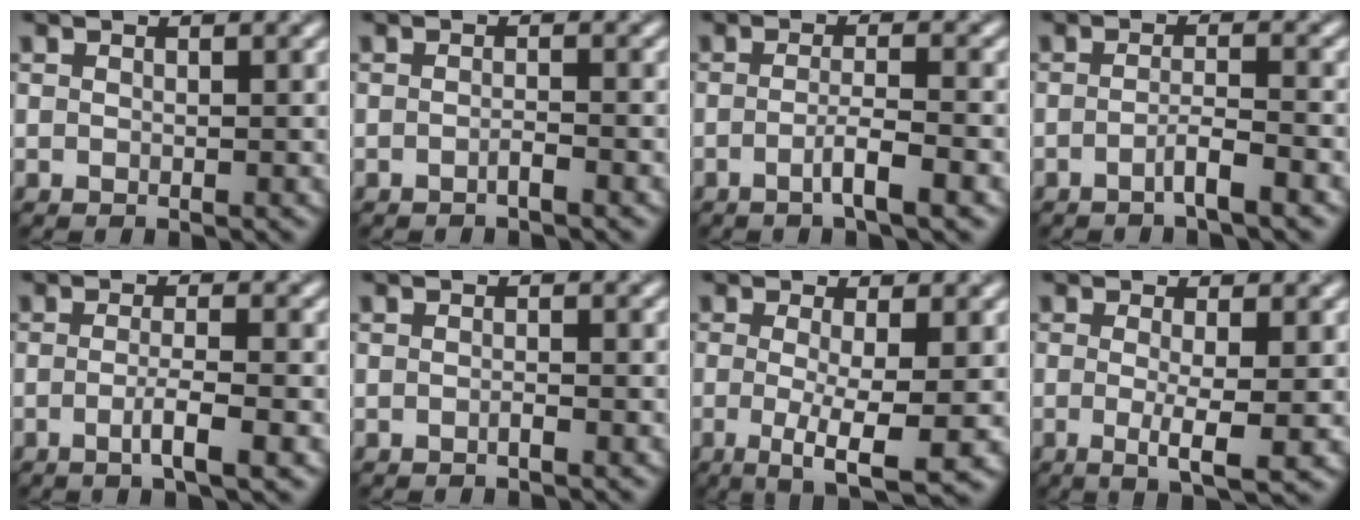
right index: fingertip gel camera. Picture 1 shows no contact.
{"total": 1.4, "force": [-1.1, 0.2, 0.9], "torque": [-0.009, 0.006, -0.016]}
{"total": 3.3, "force": [-1.8, 0.4, 2.8], "torque": [-0.044, 0.008, -0.027]}
{"total": 2.7, "force": [-1.8, 0.2, 2.0], "torque": [-0.029, 0.011, -0.032]}
{"total": 3.2, "force": [-1.5, 0.5, 2.8], "torque": [-0.043, 0.003, -0.018]}
{"total": 1.1, "force": [-0.9, 0.2, 0.6], "torque": [-0.005, 0.004, -0.012]}
{"total": 5.8, "force": [-1.6, 1.0, 5.5], "torque": [-0.084, -0.006, -0.017]}
{"total": 3.4, "force": [-1.0, 0.4, 3.2], "torque": [-0.058, -0.004, -0.006]}